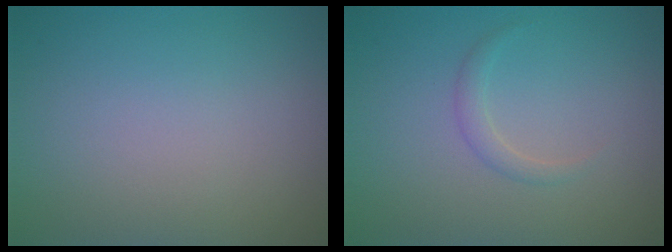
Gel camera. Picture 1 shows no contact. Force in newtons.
{"total": 1.1, "press": 1.1, "slide": 0.1}